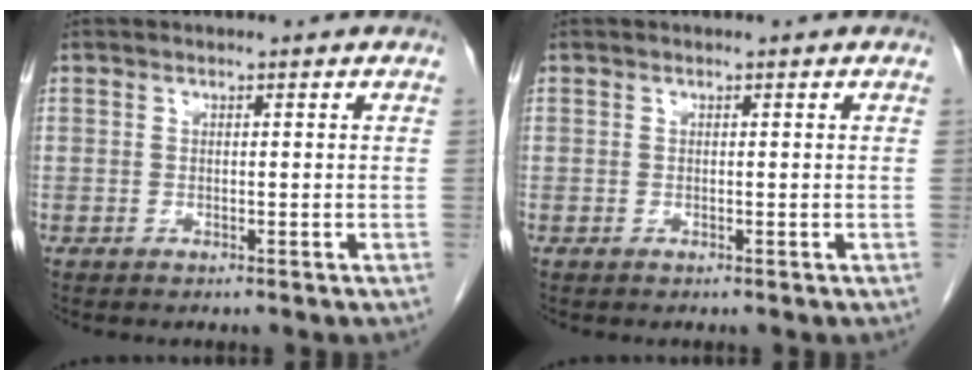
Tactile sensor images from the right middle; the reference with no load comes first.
{"total": 0.0}